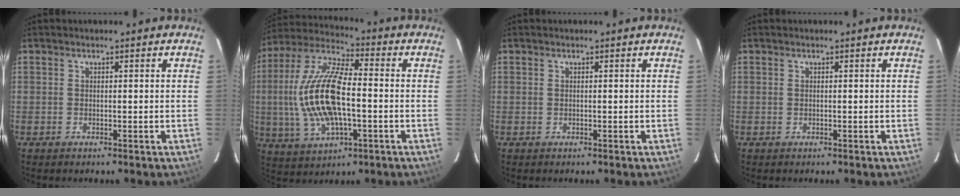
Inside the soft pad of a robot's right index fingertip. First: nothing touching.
{"total": 17.9, "force": [-1.6, 7.4, 16.2], "torque": [-0.335, 0.005, -0.026]}
{"total": 0.0}
{"total": 0.0}